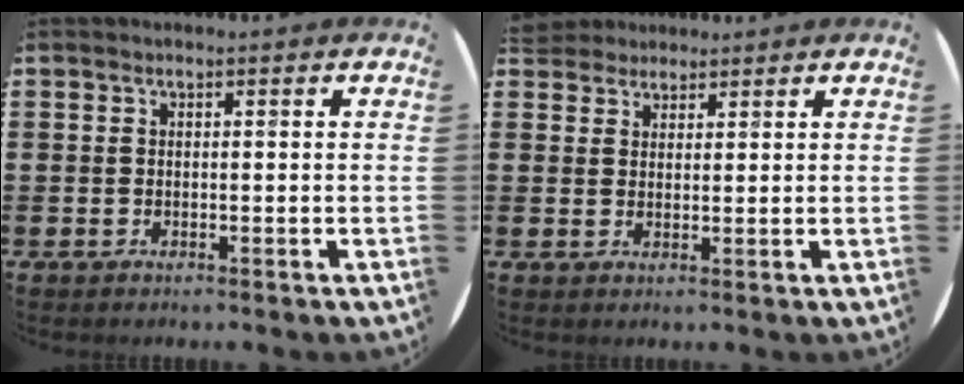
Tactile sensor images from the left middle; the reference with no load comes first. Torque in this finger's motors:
{"motor_torque": [0.72, -0.86, 0.04, -0.01]}